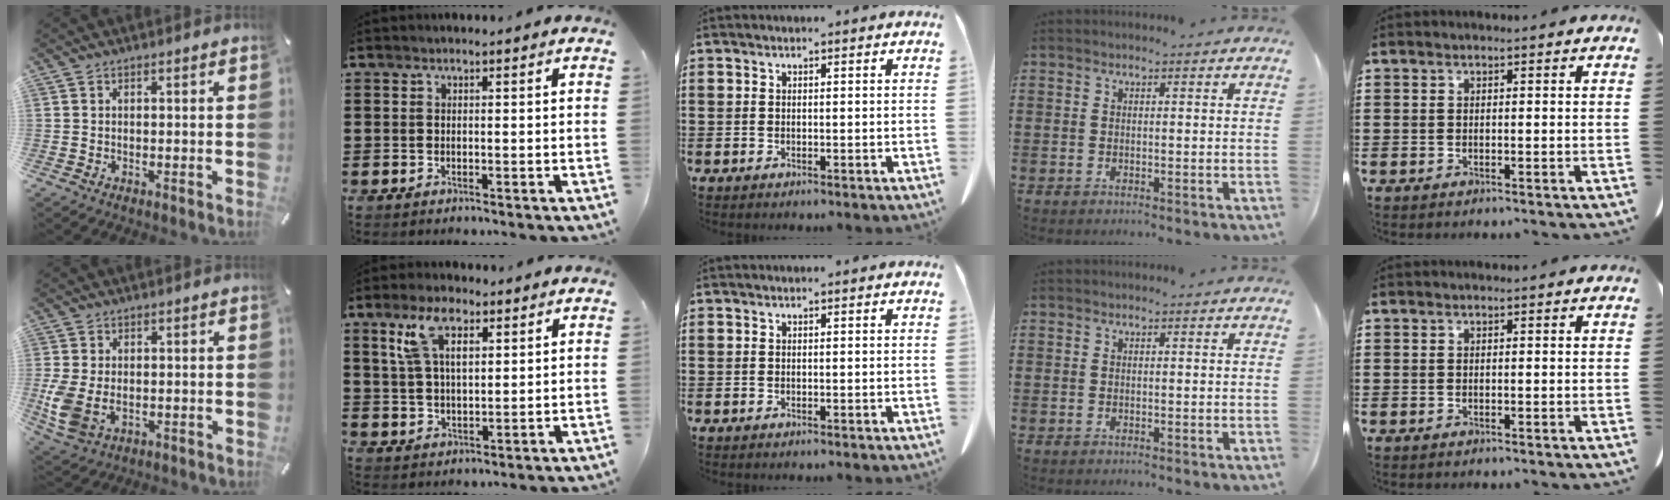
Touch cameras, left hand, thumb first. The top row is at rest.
{"thumb": {"total": 6.8, "force": [-0.9, 4.8, 4.7], "torque": [-0.113, -0.007, -0.016]}, "index": {"total": 8.0, "force": [4.4, 3.6, 5.6], "torque": [-0.119, 0.009, 0.079]}}